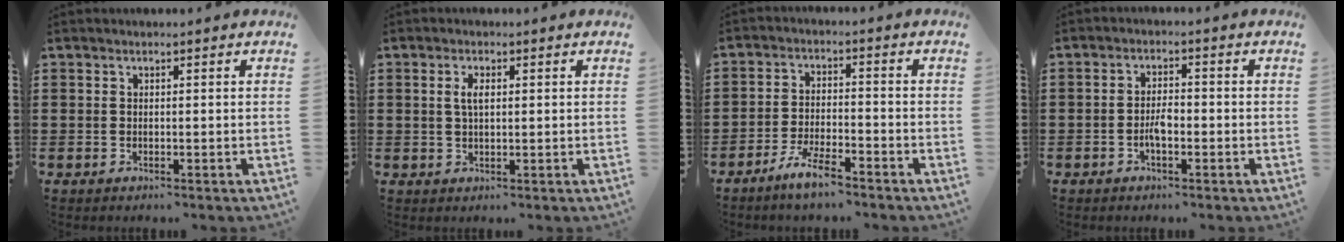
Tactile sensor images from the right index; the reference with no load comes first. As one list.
[{"total": 2.7, "force": [0.5, 1.1, 2.4], "torque": [-0.050, 0.007, 0.007]}, {"total": 5.2, "force": [-4.3, 0.7, 2.9], "torque": [-0.068, -0.001, -0.084]}, {"total": 2.9, "force": [-1.1, 1.1, 2.4], "torque": [-0.052, 0.003, -0.024]}]